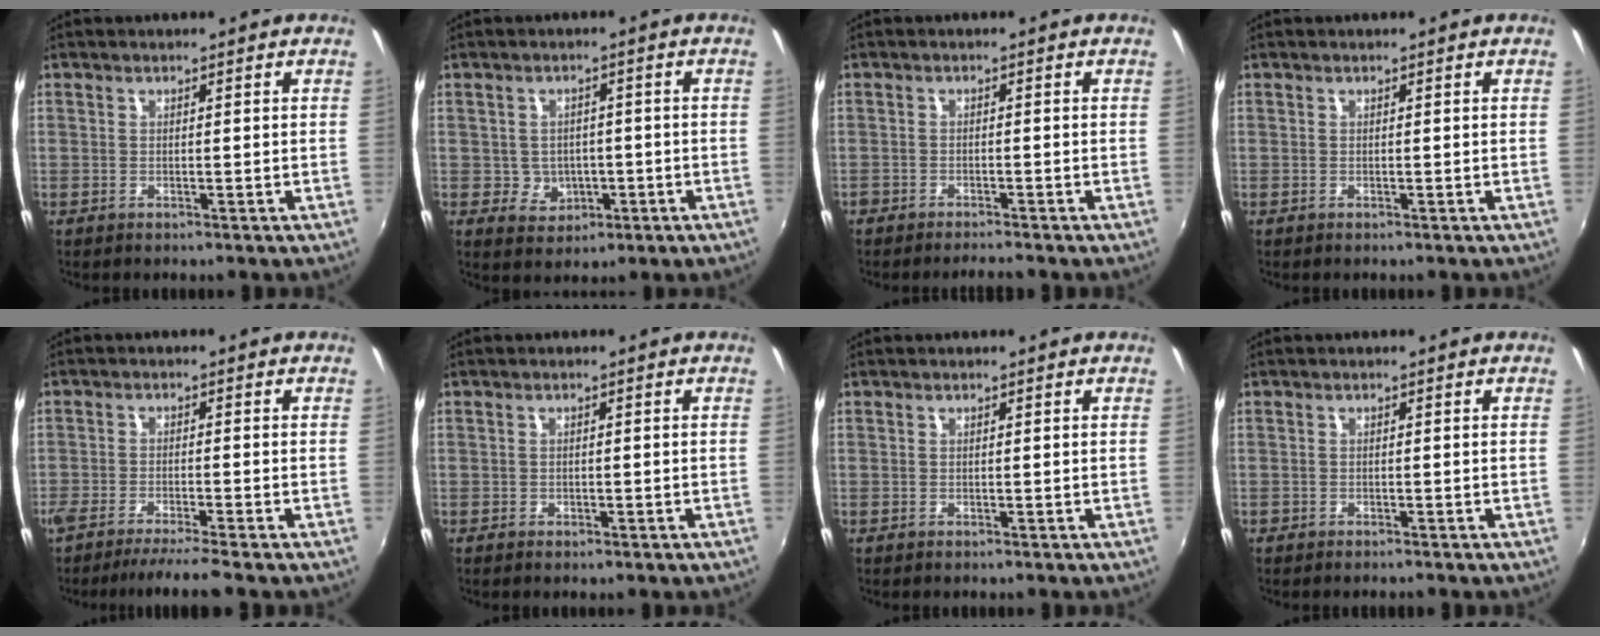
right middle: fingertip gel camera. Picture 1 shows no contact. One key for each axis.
{"total": 5.3, "fx": -1.0, "fy": 5.0, "fz": 1.4, "tx": -0.037, "ty": 0.008, "tz": -0.002}
{"total": 4.3, "fx": -3.9, "fy": 0.7, "fz": 1.7, "tx": -0.051, "ty": -0.010, "tz": -0.065}
{"total": 0.0}
{"total": 6.5, "fx": -5.6, "fy": -1.0, "fz": 3.1, "tx": -0.065, "ty": -0.015, "tz": -0.092}
{"total": 1.4, "fx": -0.9, "fy": 0.9, "fz": 0.6, "tx": -0.011, "ty": -0.007, "tz": -0.014}
{"total": 0.0}
{"total": 0.7, "fx": -0.7, "fy": 0.1, "fz": 0.1, "tx": -0.006, "ty": -0.003, "tz": -0.013}